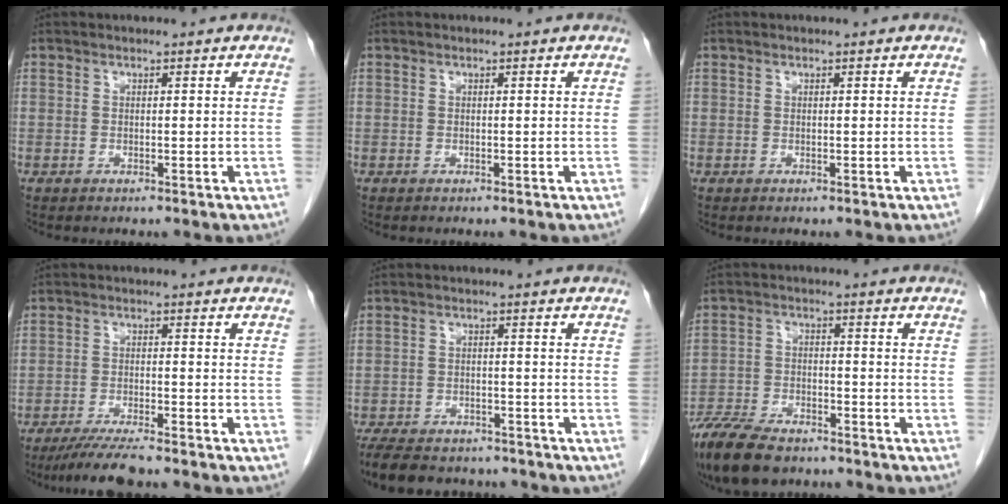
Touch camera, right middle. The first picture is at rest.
{"total": 0.0}
{"total": 0.0}
{"total": 6.0, "force": [-5.0, 0.0, 3.2], "torque": [-0.053, -0.017, -0.088]}
{"total": 13.9, "force": [-11.8, 5.1, 5.4], "torque": [-0.121, -0.005, -0.163]}
{"total": 11.5, "force": [-9.2, 3.9, 5.7], "torque": [-0.110, -0.020, -0.159]}